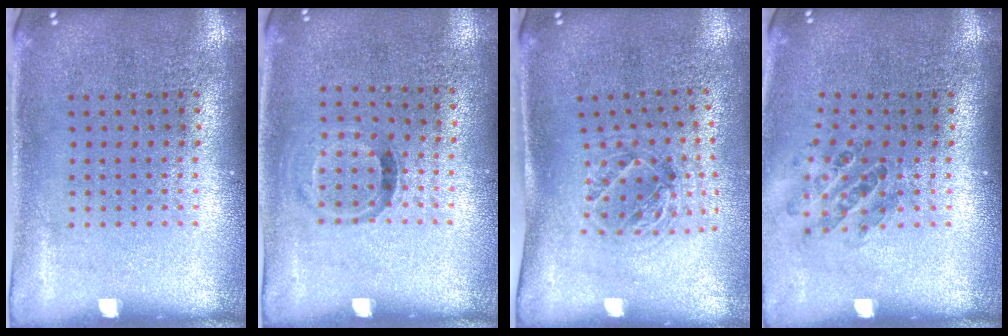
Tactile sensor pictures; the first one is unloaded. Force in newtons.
{"total": 0.8, "press": 0.5, "slide": 0.6}
{"total": 1.1, "press": 1.1, "slide": 0.4}
{"total": 0.9, "press": 0.9, "slide": 0.1}